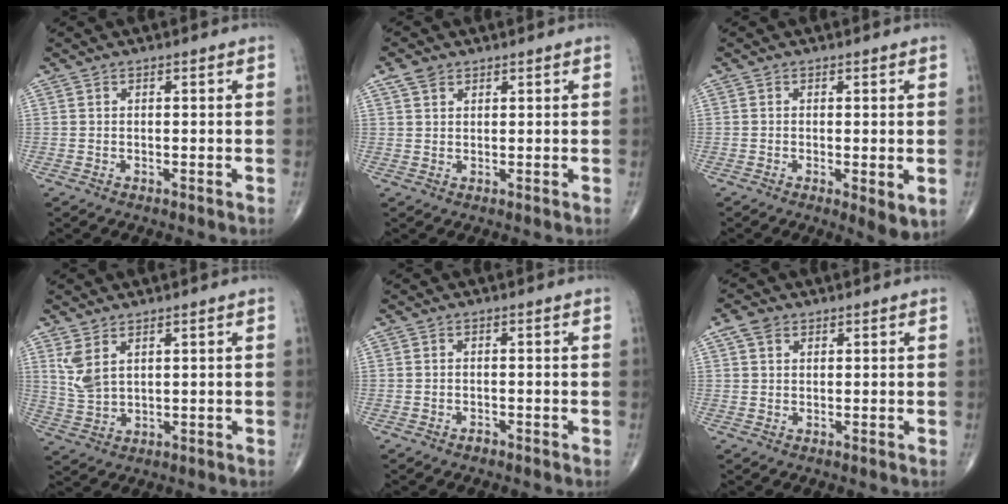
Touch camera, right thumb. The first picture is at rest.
{"total": 2.6, "force": [1.7, 1.6, 1.2], "torque": [-0.022, 0.003, 0.034]}
{"total": 4.2, "force": [-0.7, 1.2, 4.0], "torque": [-0.064, -0.015, -0.012]}
{"total": 5.1, "force": [2.6, 2.3, 3.7], "torque": [-0.078, -0.010, 0.065]}
{"total": 0.7, "force": [-0.6, 0.3, 0.2], "torque": [-0.004, 0.001, -0.012]}
{"total": 2.9, "force": [1.6, 1.9, 1.5], "torque": [-0.026, 0.005, 0.031]}